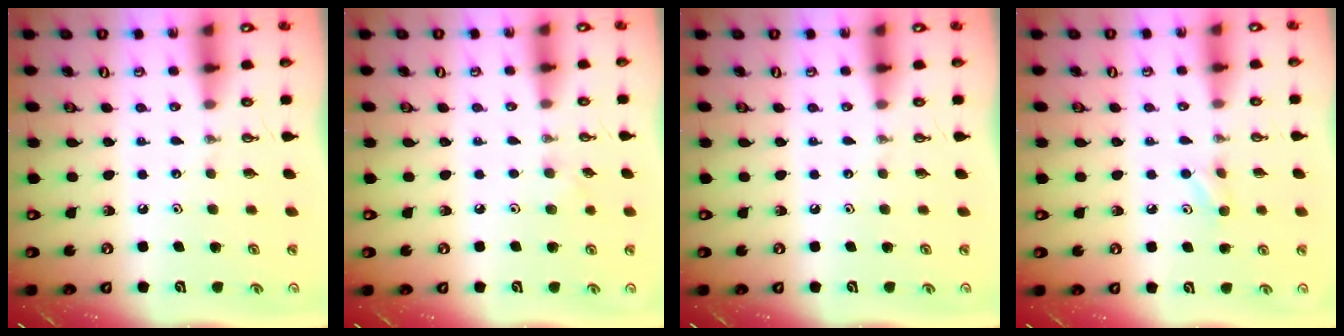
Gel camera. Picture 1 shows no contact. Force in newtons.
{"total": 3.8, "press": 3.7, "slide": 0.8}
{"total": 0.0}
{"total": 4.5, "press": 4.4, "slide": 0.6}